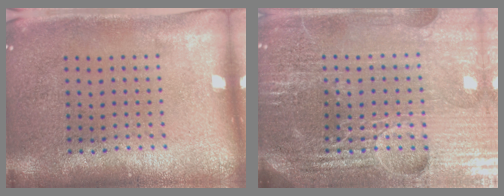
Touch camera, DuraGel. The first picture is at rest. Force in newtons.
{"total": 6.0, "press": 5.3, "slide": 2.8}